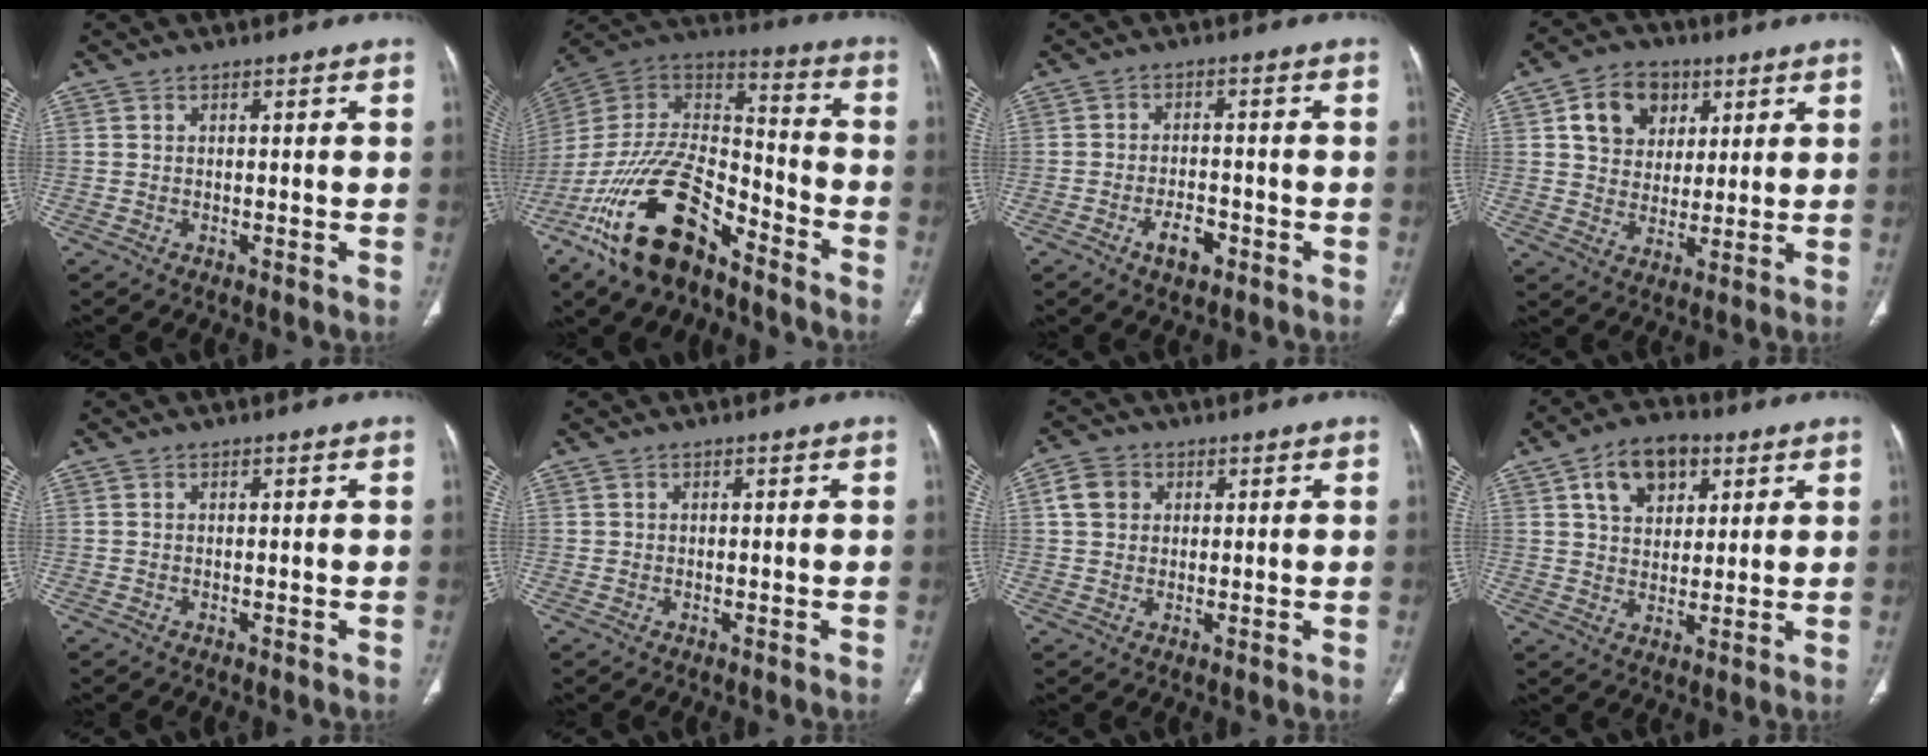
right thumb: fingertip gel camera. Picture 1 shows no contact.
{"total": 22.1, "force": [-13.8, 10.0, 14.1], "torque": [-0.256, 0.074, -0.251]}
{"total": 4.9, "force": [-2.6, 2.6, 3.3], "torque": [-0.049, 0.016, -0.042]}
{"total": 10.6, "force": [3.9, 8.5, 5.0], "torque": [-0.048, -0.010, 0.068]}
{"total": 0.0}
{"total": 0.0}
{"total": 4.8, "force": [1.4, 4.0, 2.2], "torque": [-0.024, 0.003, 0.025]}
{"total": 10.5, "force": [4.6, 7.0, 6.4], "torque": [-0.073, -0.008, 0.073]}